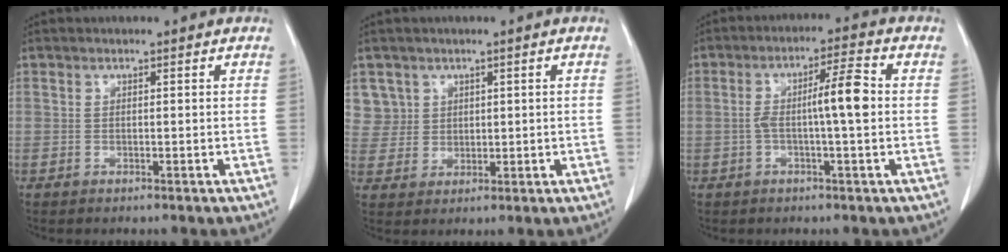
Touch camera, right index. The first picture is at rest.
{"total": 4.9, "force": [2.3, 4.3, -0.3], "torque": [0.015, 0.009, 0.051]}
{"total": 6.9, "force": [-0.2, 0.5, 6.9], "torque": [-0.120, 0.015, -0.006]}